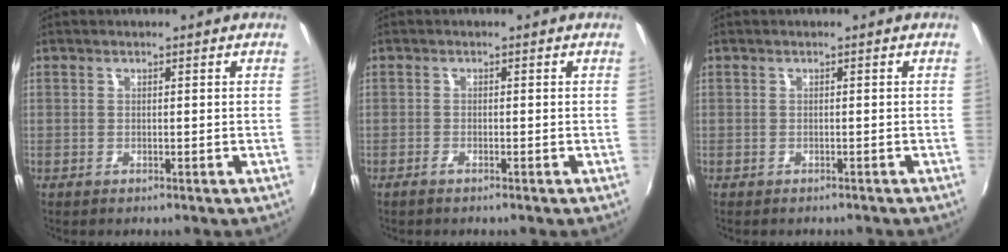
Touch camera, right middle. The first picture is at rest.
{"total": 1.2, "force": [-1.0, 0.1, 0.7], "torque": [-0.020, -0.002, -0.023]}
{"total": 1.4, "force": [-1.2, 0.6, 0.4], "torque": [-0.012, -0.007, -0.016]}